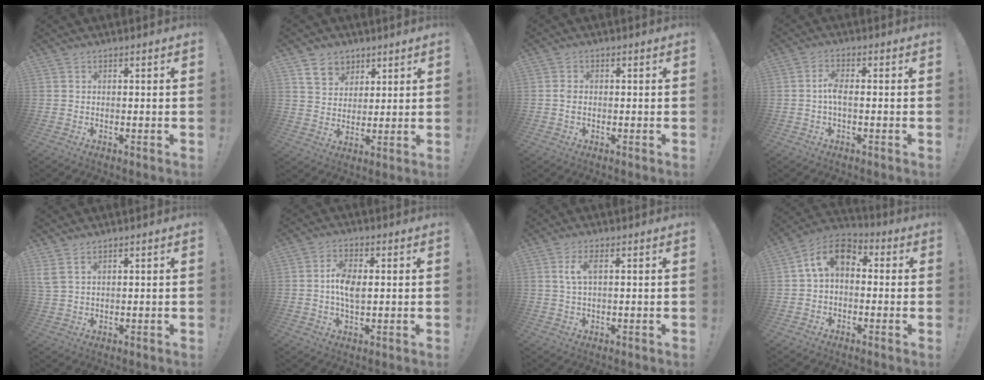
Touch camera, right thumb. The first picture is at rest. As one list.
[{"total": 8.3, "force": [5.0, 6.3, 2.1], "torque": [-0.031, -0.027, 0.098]}, {"total": 1.7, "force": [-0.2, 1.1, 1.2], "torque": [-0.030, 0.009, -0.002]}, {"total": 4.2, "force": [-0.6, 1.4, 3.9], "torque": [-0.078, 0.000, -0.012]}, {"total": 3.2, "force": [2.1, 0.9, 2.3], "torque": [-0.049, -0.005, 0.041]}, {"total": 6.6, "force": [0.4, 3.5, 5.6], "torque": [-0.093, 0.004, 0.005]}, {"total": 4.1, "force": [1.2, 1.2, 3.8], "torque": [-0.068, 0.001, 0.019]}, {"total": 10.5, "force": [1.9, 6.8, 7.8], "torque": [-0.141, 0.018, 0.040]}]